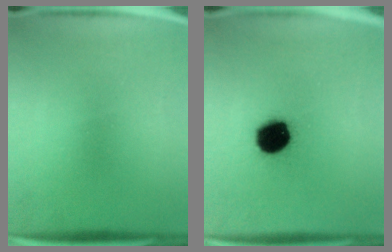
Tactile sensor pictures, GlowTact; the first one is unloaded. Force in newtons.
{"total": 13.7}